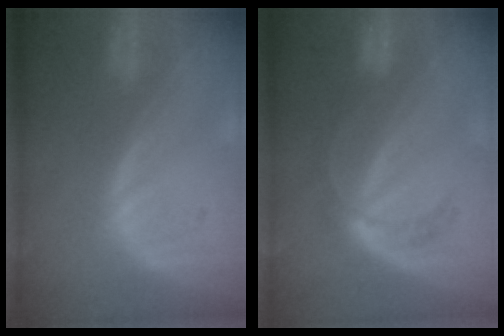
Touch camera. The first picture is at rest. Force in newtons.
{"total": 5.4, "press": 4.7, "slide": 2.6}